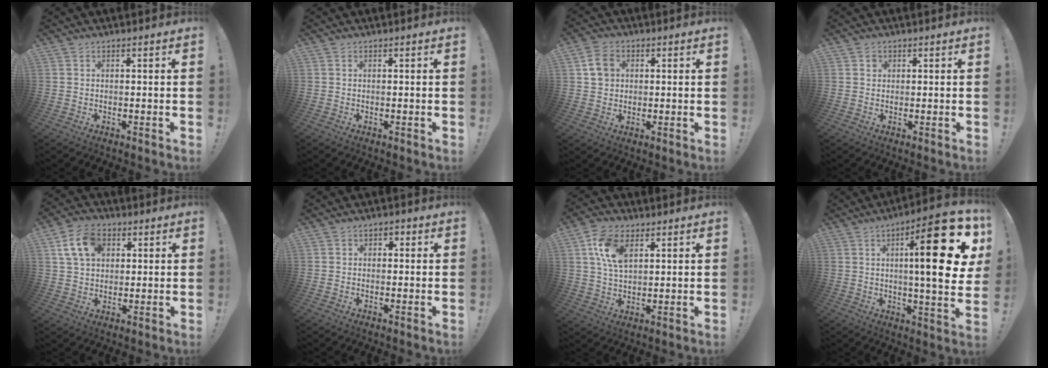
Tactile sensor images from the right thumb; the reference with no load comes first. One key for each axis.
{"total": 0.0}
{"total": 6.6, "fx": 2.0, "fy": 5.5, "fz": 3.1, "tx": -0.045, "ty": 0.009, "tz": 0.040}
{"total": 1.4, "fx": 0.6, "fy": 1.3, "fz": 0.2, "tx": 0.001, "ty": -0.001, "tz": 0.011}
{"total": 11.3, "fx": 4.3, "fy": 8.0, "fz": 6.7, "tx": -0.108, "ty": 0.003, "tz": 0.085}
{"total": 1.9, "fx": -0.6, "fy": 1.6, "fz": 0.8, "tx": -0.006, "ty": 0.007, "tz": -0.014}
{"total": 11.0, "fx": 4.3, "fy": 6.6, "fz": 7.6, "tx": -0.150, "ty": 0.000, "tz": 0.081}
{"total": 22.1, "fx": 5.3, "fy": 4.5, "fz": 20.9, "tx": -0.299, "ty": -0.027, "tz": 0.067}